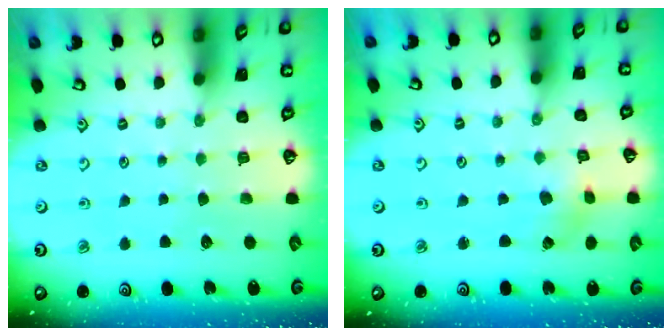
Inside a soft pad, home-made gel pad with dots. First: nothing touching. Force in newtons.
{"total": 2.0, "press": 2.0, "slide": 0.2}